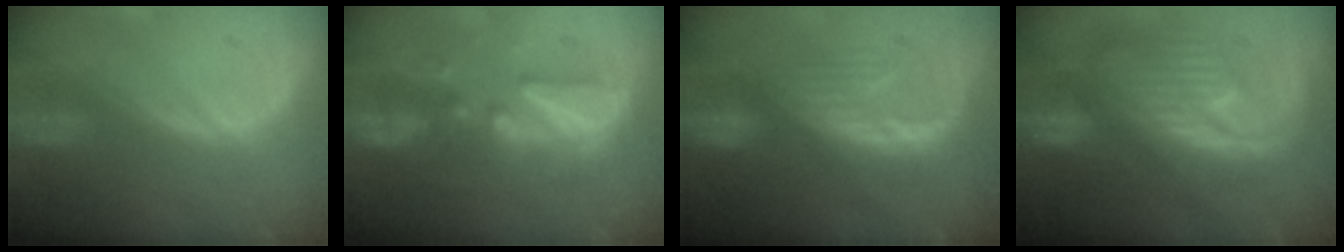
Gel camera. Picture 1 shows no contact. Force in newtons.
{"total": 8.3, "press": 8.1, "slide": 2.0}
{"total": 8.1, "press": 7.7, "slide": 2.5}
{"total": 12.4, "press": 12.3, "slide": 1.3}